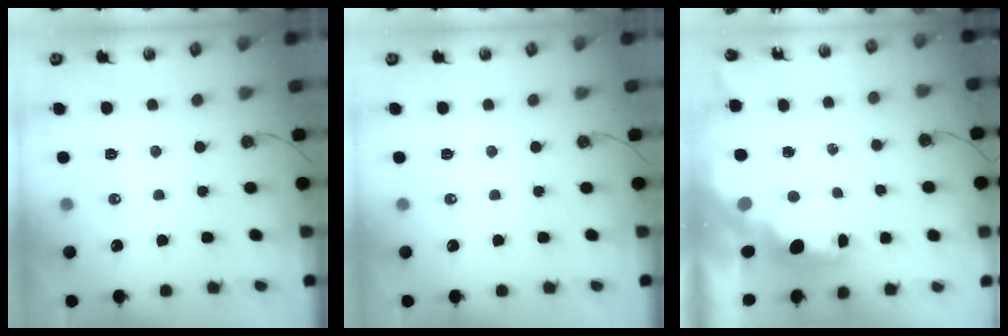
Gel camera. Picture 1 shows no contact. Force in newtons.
{"total": 0.0}
{"total": 3.5, "press": 3.5, "slide": 0.4}